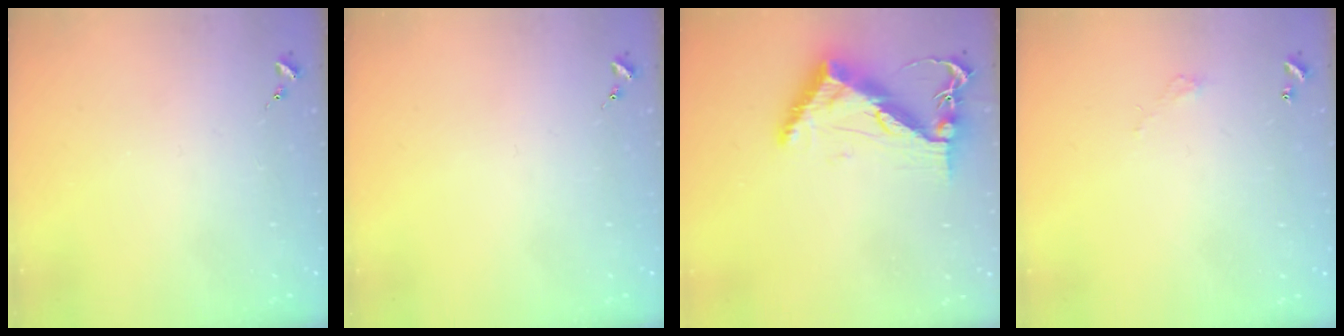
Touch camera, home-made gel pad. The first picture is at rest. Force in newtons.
{"total": 0.0}
{"total": 11.1, "press": 11.0, "slide": 1.3}
{"total": 2.7, "press": 2.7, "slide": 0.2}